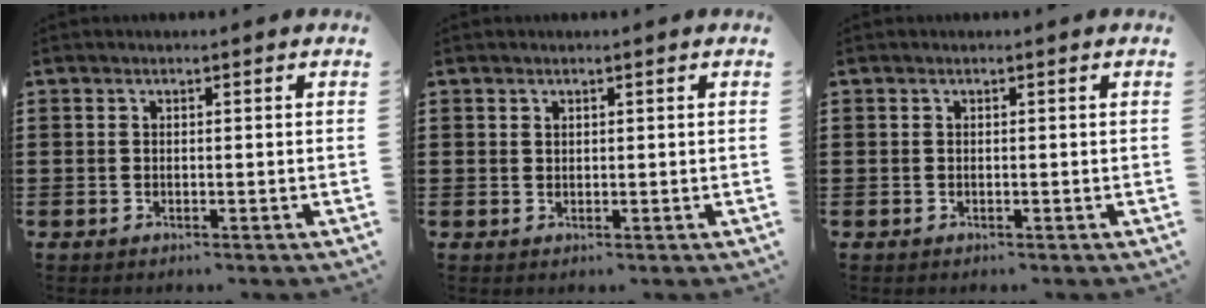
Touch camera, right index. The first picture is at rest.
{"total": 0.9, "force": [0.7, 0.6, 0.2], "torque": [-0.005, 0.002, 0.014]}
{"total": 0.0}